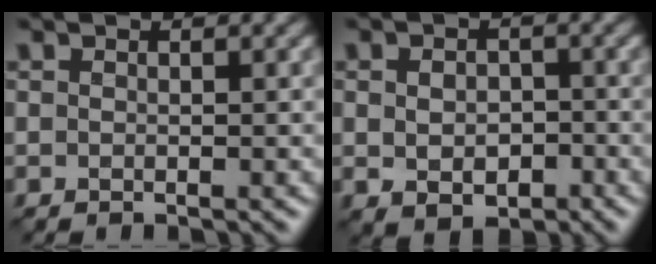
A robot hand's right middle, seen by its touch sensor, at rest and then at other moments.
{"total": 3.2, "force": [-0.7, 2.3, 2.1], "torque": [-0.028, -0.005, -0.009]}